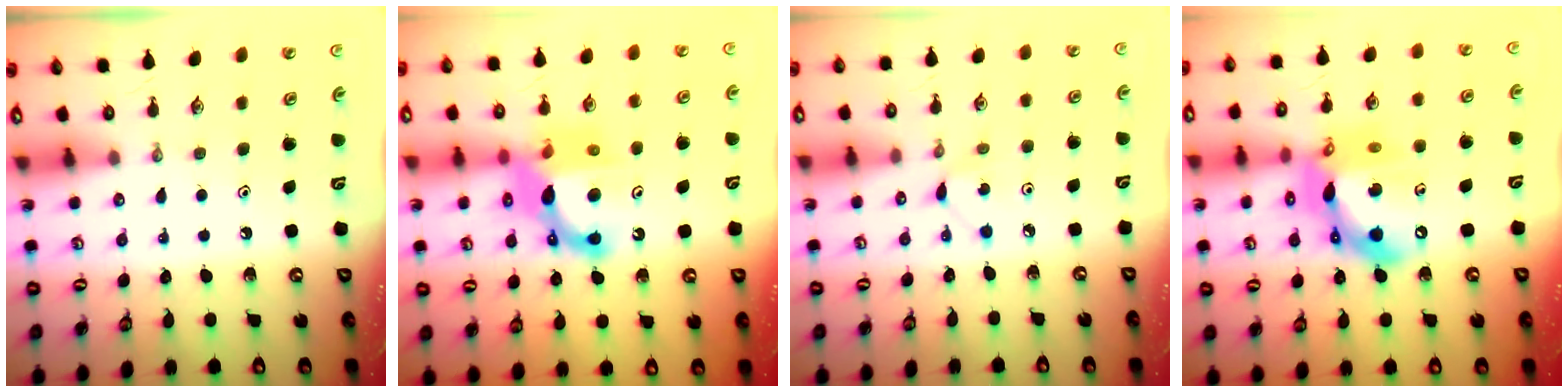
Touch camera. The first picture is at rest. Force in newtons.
{"total": 12.5, "press": 12.4, "slide": 1.9}
{"total": 4.2, "press": 4.1, "slide": 0.5}
{"total": 17.1, "press": 17.0, "slide": 2.1}